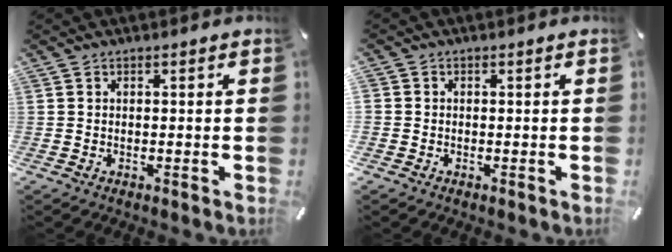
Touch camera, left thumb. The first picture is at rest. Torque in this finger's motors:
{"motor_torque": [-0.15, 2.77, -1.30, 1.47, -0.21]}